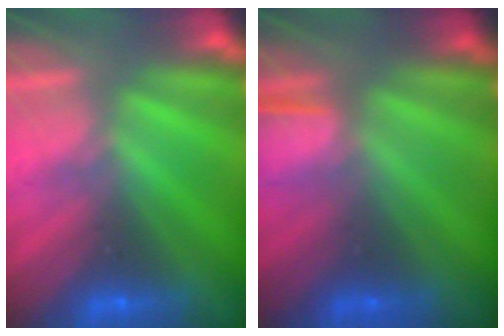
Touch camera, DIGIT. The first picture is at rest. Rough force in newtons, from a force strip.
{"total": 1.4}